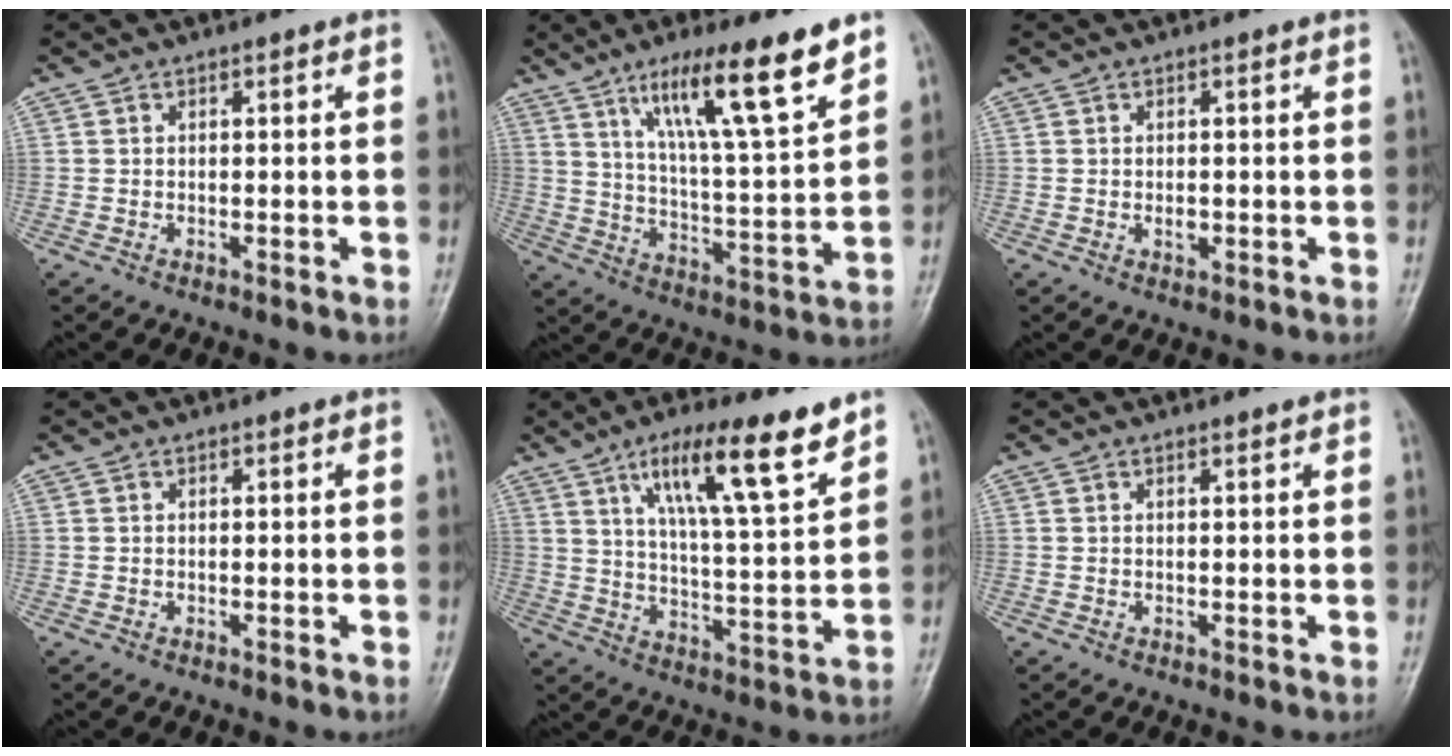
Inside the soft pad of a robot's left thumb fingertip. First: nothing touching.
{"total": 16.7, "force": [10.4, 2.4, 12.9], "torque": [-0.201, -0.049, 0.181]}
{"total": 1.4, "force": [-0.2, 0.8, 1.1], "torque": [-0.015, -0.001, -0.001]}
{"total": 0.0}
{"total": 15.3, "force": [9.5, 2.9, 11.7], "torque": [-0.179, -0.044, 0.161]}
{"total": 0.6, "force": [0.4, 0.0, 0.4], "torque": [-0.008, -0.002, 0.007]}